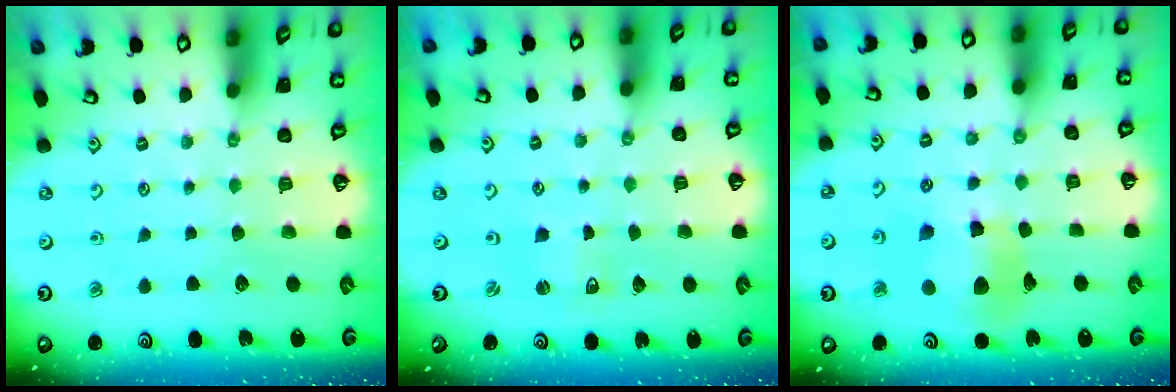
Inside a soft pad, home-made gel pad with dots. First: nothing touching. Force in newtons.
{"total": 2.7, "press": 2.7, "slide": 0.3}
{"total": 11.6, "press": 11.5, "slide": 1.2}